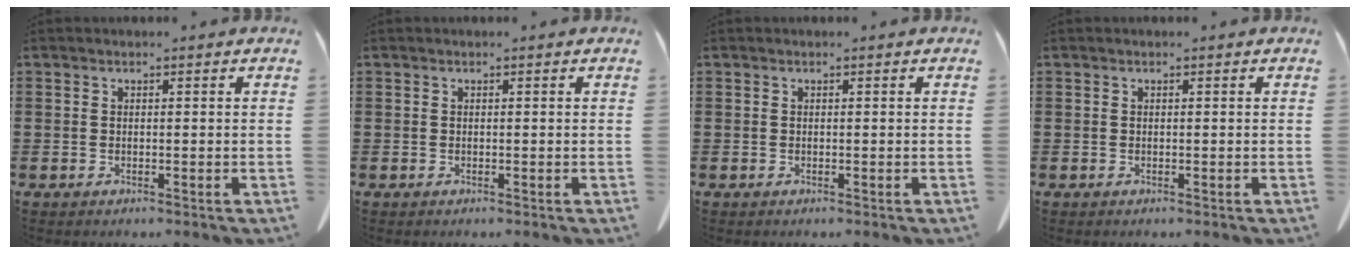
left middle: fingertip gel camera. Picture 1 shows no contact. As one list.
[{"total": 0.0}, {"total": 0.0}, {"total": 0.0}]